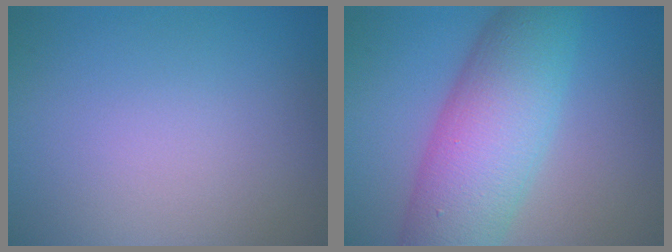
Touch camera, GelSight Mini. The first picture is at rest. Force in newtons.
{"total": 9.5, "press": 9.5, "slide": 0.1}